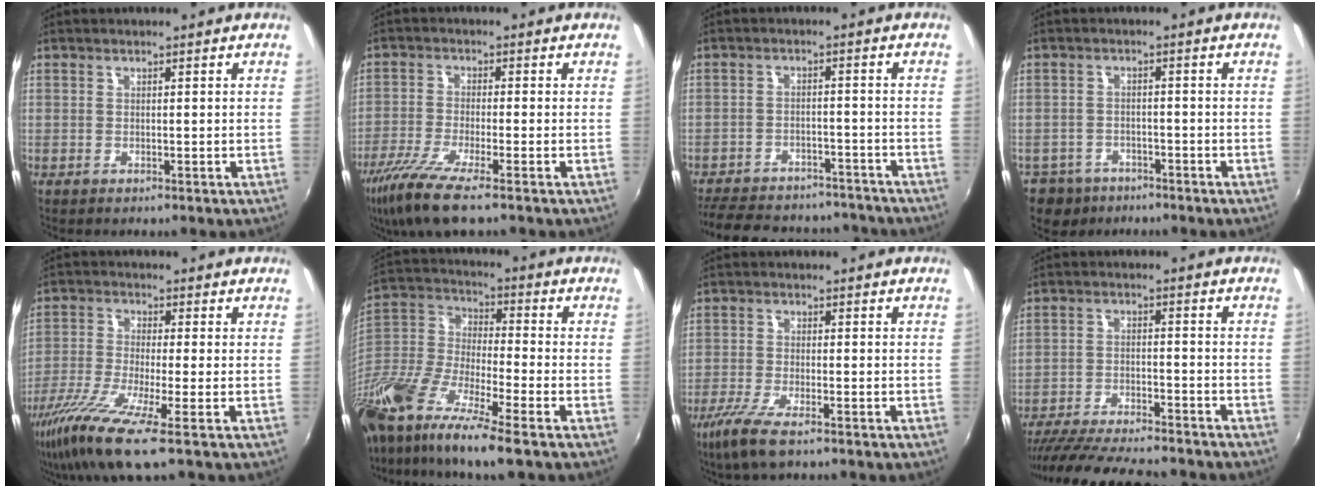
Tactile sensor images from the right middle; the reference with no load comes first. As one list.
[{"total": 9.3, "force": [-6.4, 0.7, 6.7], "torque": [-0.156, -0.034, -0.122]}, {"total": 21.2, "force": [-18.0, 7.9, 7.8], "torque": [-0.176, 0.016, -0.234]}, {"total": 6.6, "force": [-4.7, 4.3, 1.4], "torque": [-0.050, 0.002, -0.077]}, {"total": 12.8, "force": [-7.3, 1.0, 10.5], "torque": [-0.228, -0.041, -0.142]}, {"total": 20.3, "force": [-13.6, 3.5, 14.7], "torque": [-0.292, -0.042, -0.271]}, {"total": 6.8, "force": [-4.5, 1.1, 5.0], "torque": [-0.122, -0.022, -0.087]}, {"total": 18.8, "force": [-16.5, 3.2, 8.5], "torque": [-0.166, -0.028, -0.255]}]